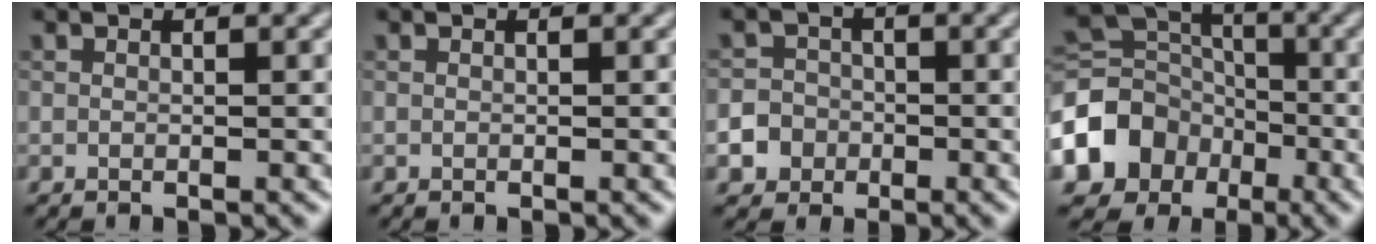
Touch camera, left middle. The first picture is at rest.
{"total": 0.0}
{"total": 5.2, "force": [-2.5, 4.5, 0.7], "torque": [0.002, -0.005, -0.061]}
{"total": 9.0, "force": [-4.0, 7.1, 3.8], "torque": [-0.088, -0.001, -0.087]}